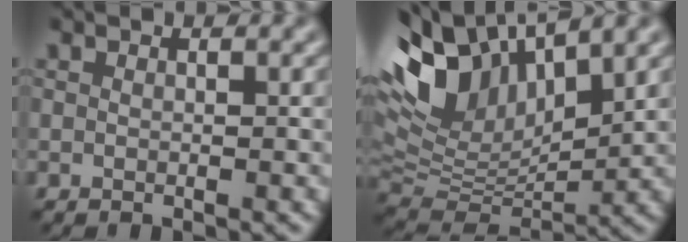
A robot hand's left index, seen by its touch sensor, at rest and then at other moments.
{"total": 10.9, "force": [5.5, 5.7, 7.5], "torque": [-0.167, 0.019, 0.100]}